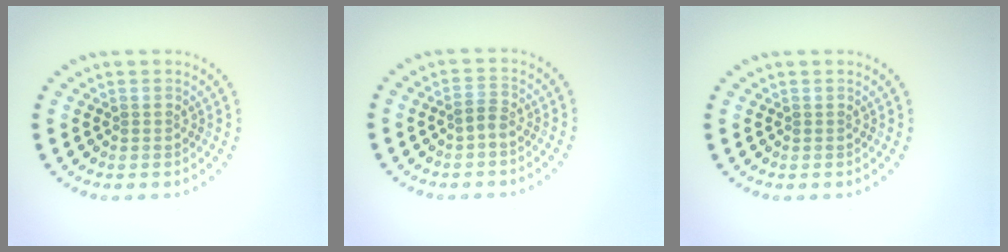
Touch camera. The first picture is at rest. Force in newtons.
{"total": 1.1, "press": 1.0, "slide": 0.5}
{"total": 0.0}